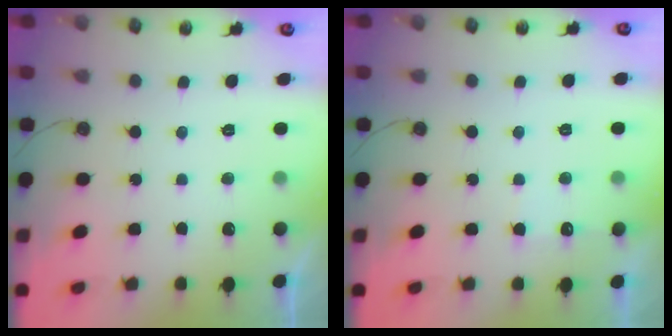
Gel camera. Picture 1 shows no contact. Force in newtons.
{"total": 5.1, "press": 5.0, "slide": 0.5}